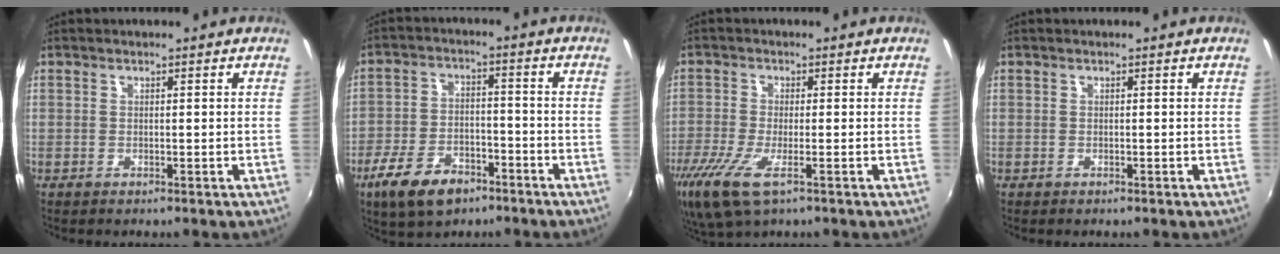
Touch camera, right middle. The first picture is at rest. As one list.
[{"total": 11.2, "force": [-7.1, 5.7, 6.5], "torque": [-0.151, -0.007, -0.125]}, {"total": 9.0, "force": [-5.1, 2.7, 6.9], "torque": [-0.162, -0.036, -0.094]}, {"total": 0.0}]